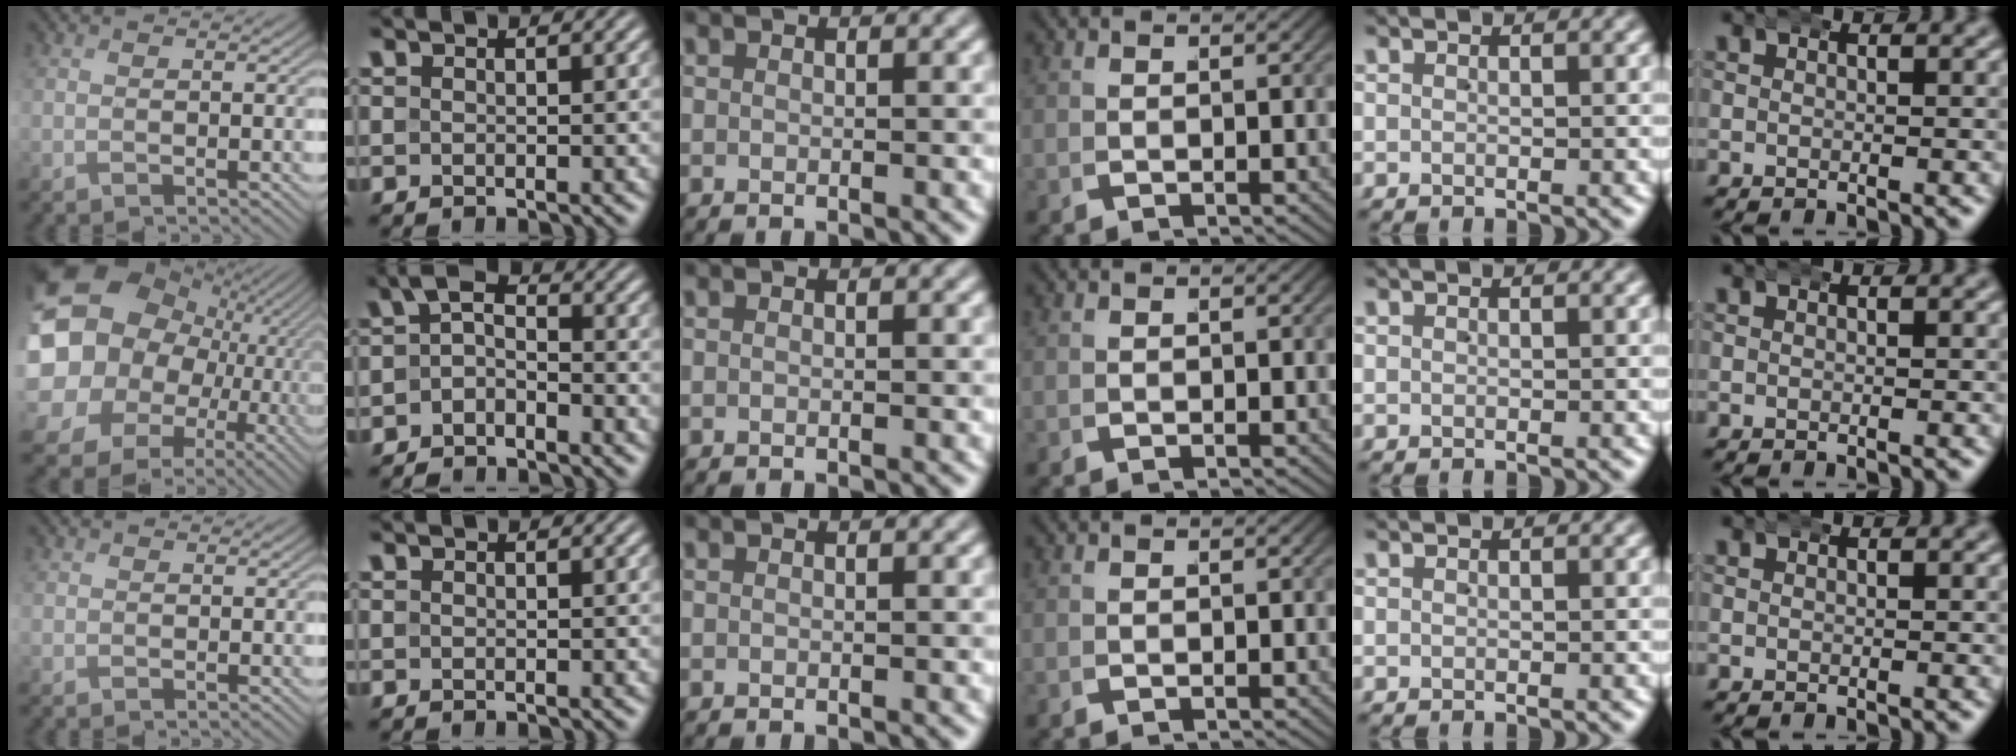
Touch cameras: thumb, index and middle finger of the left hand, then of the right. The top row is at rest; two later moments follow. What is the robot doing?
{"motion": "wrap", "object": "aluminum foil"}